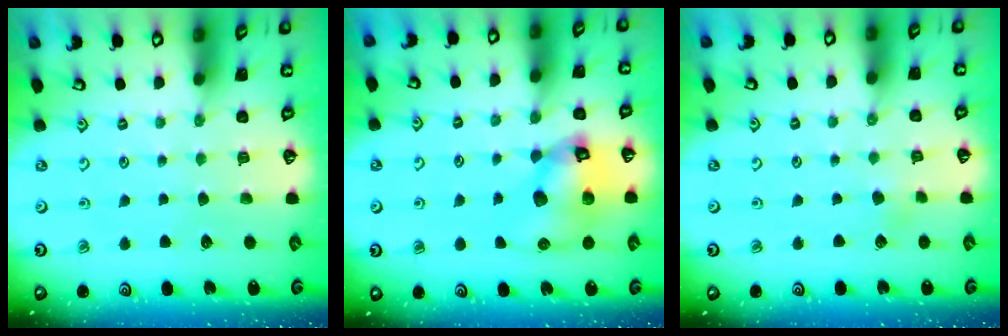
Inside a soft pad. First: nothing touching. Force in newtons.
{"total": 13.3, "press": 13.2, "slide": 1.6}
{"total": 1.8, "press": 1.7, "slide": 0.4}